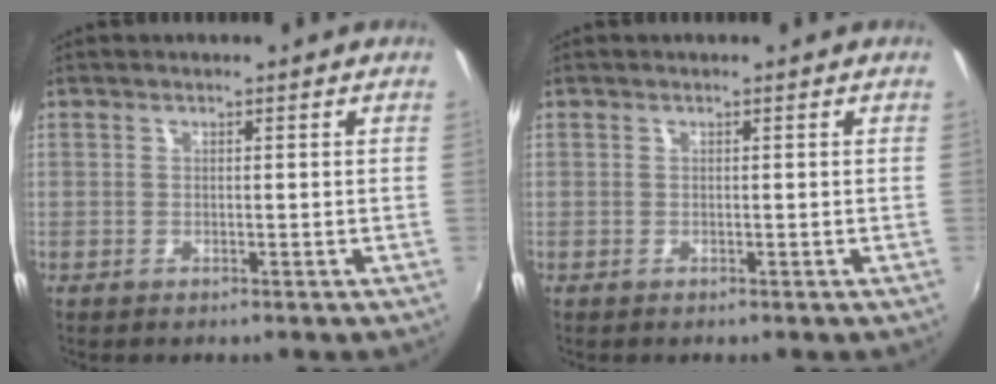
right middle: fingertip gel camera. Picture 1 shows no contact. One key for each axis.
{"total": 0.0}